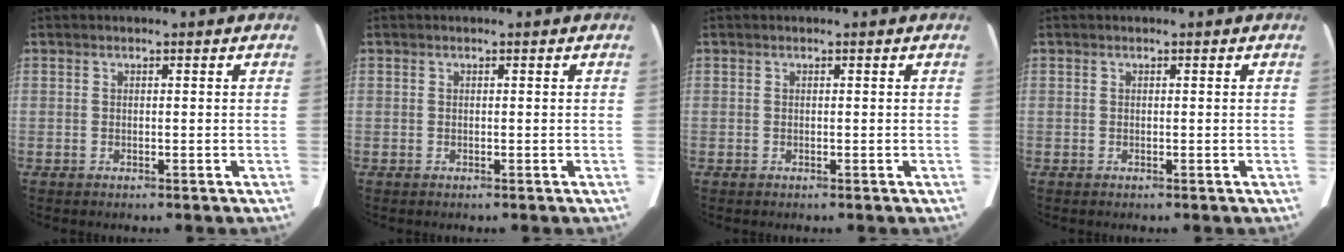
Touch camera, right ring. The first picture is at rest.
{"total": 0.0}
{"total": 0.0}
{"total": 0.0}